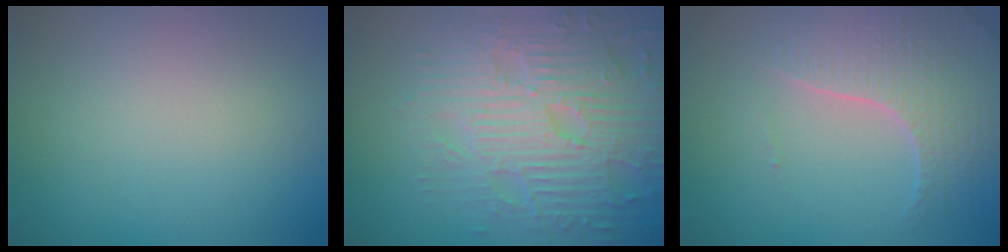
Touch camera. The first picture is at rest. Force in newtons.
{"total": 7.7, "press": 5.9, "slide": 4.8}
{"total": 4.6, "press": 4.5, "slide": 1.1}